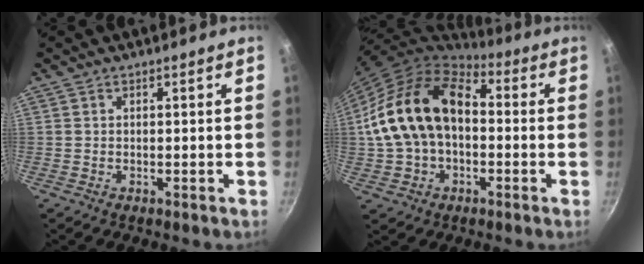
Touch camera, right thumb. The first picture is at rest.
{"total": 19.5, "force": [0.4, 13.4, 14.2], "torque": [-0.245, 0.046, 0.002]}